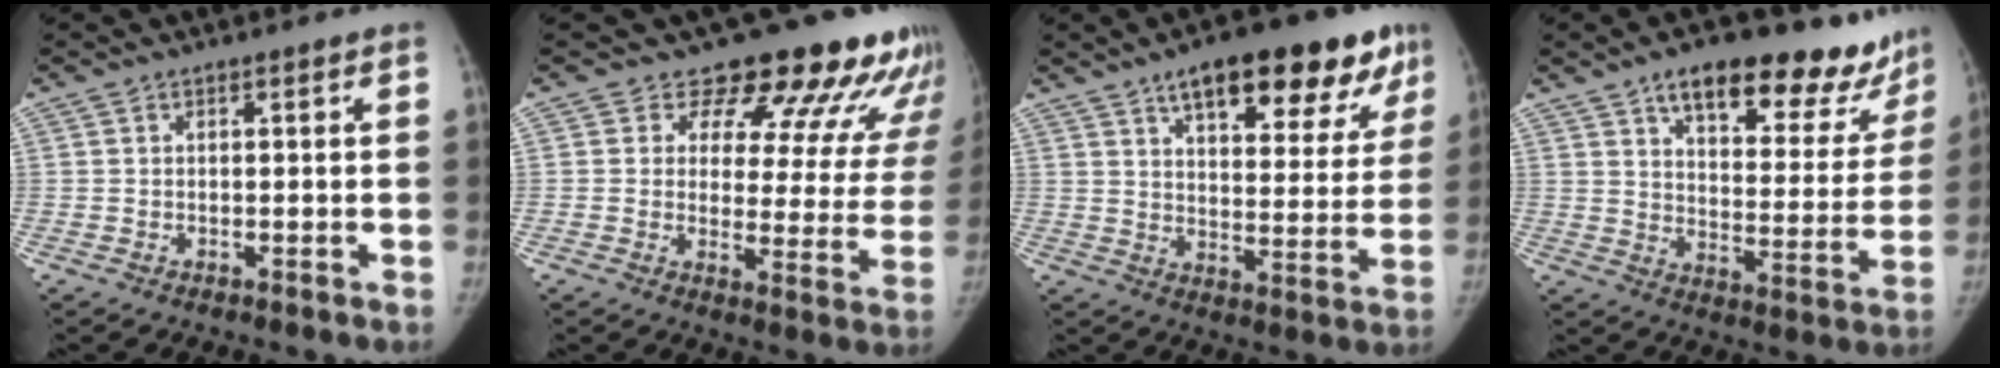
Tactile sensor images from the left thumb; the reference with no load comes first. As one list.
[{"total": 17.6, "force": [15.0, 7.2, 5.7], "torque": [-0.011, -0.096, 0.163]}, {"total": 21.9, "force": [13.2, 8.6, 15.3], "torque": [-0.162, -0.027, 0.185]}, {"total": 23.6, "force": [17.3, 9.6, 12.9], "torque": [-0.128, -0.075, 0.231]}]